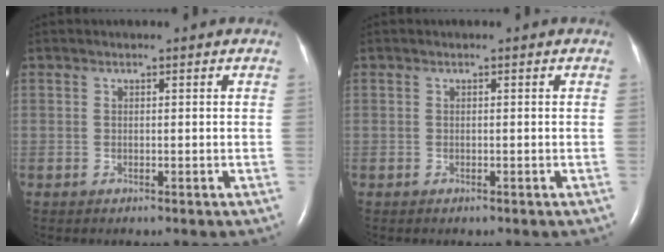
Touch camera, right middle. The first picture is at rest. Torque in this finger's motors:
{"motor_torque": [-0.15, -0.09, 0.05, -0.01]}